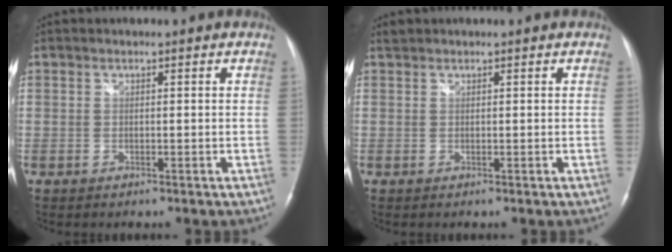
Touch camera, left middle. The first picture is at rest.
{"total": 0.7, "force": [0.7, 0.2, 0.0], "torque": [-0.007, 0.007, 0.016]}